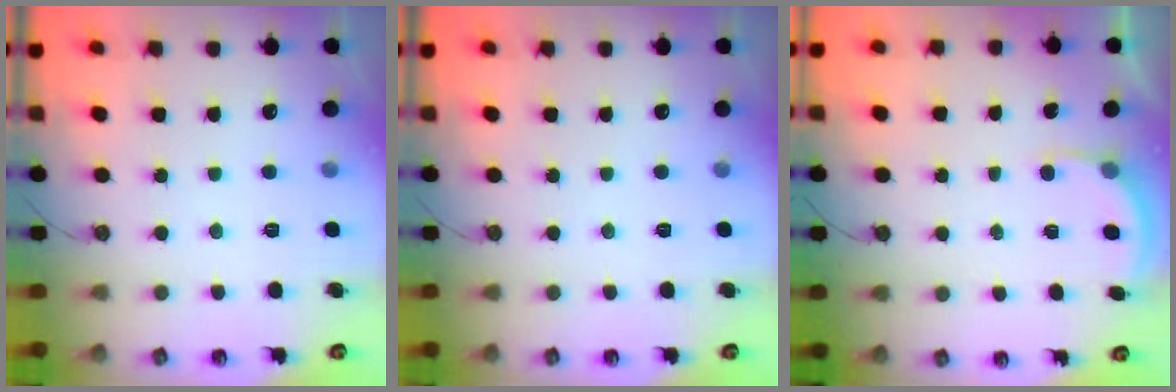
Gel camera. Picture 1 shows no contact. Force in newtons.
{"total": 0.0}
{"total": 2.7, "press": 2.7, "slide": 0.2}